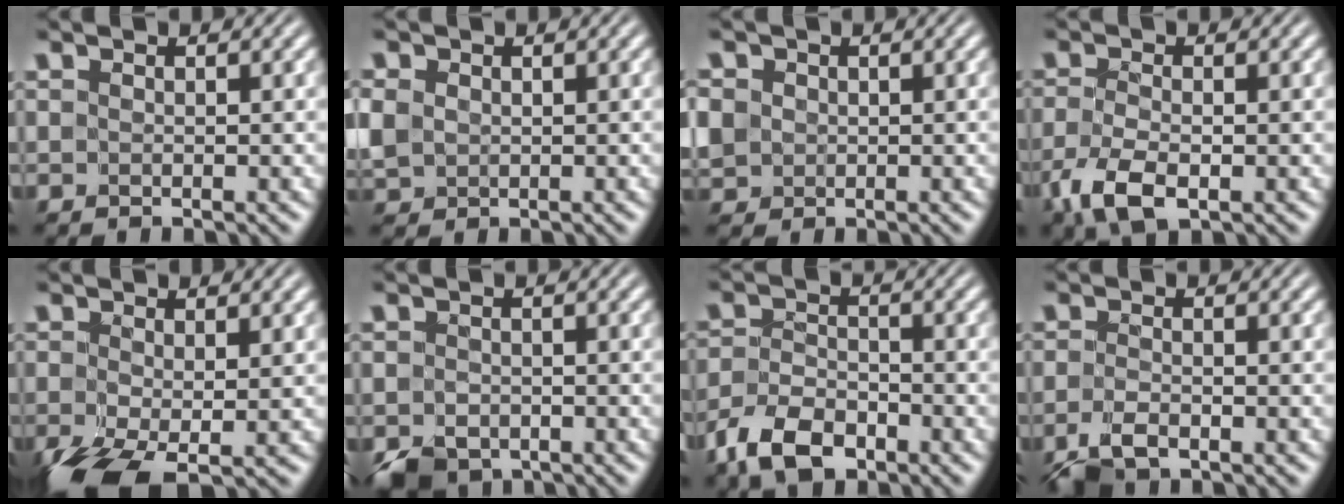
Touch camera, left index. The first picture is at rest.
{"total": 2.2, "force": [0.1, 2.0, 0.9], "torque": [-0.034, 0.002, 0.002]}
{"total": 3.5, "force": [0.5, 3.3, 1.2], "torque": [-0.042, 0.017, 0.000]}
{"total": 4.1, "force": [-2.1, 1.9, 3.0], "torque": [-0.076, -0.008, -0.044]}
{"total": 5.9, "force": [-2.4, 3.0, 4.5], "torque": [-0.105, -0.020, -0.042]}
{"total": 3.1, "force": [-2.3, 1.7, 1.0], "torque": [-0.015, -0.008, -0.043]}
{"total": 4.9, "force": [-3.5, 2.3, 2.4], "torque": [-0.047, -0.001, -0.074]}
{"total": 2.9, "force": [-2.1, 0.9, 1.8], "torque": [-0.042, -0.007, -0.046]}